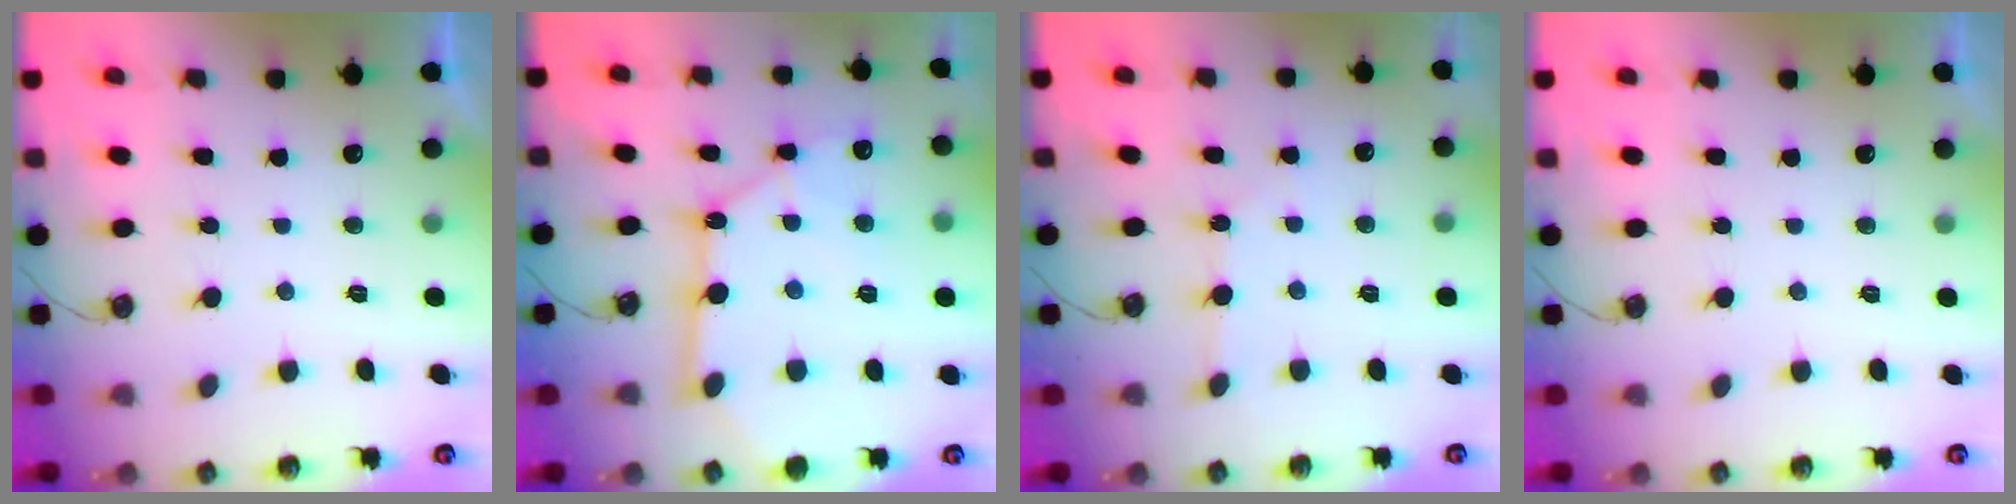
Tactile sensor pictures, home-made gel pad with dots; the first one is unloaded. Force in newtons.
{"total": 15.8, "press": 15.6, "slide": 2.1}
{"total": 2.4, "press": 2.3, "slide": 0.3}
{"total": 0.0}